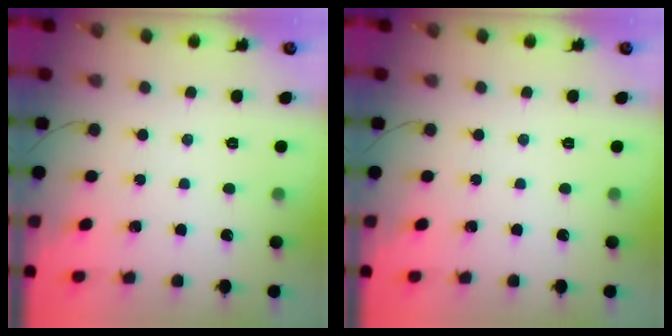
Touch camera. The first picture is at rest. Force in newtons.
{"total": 0.0}